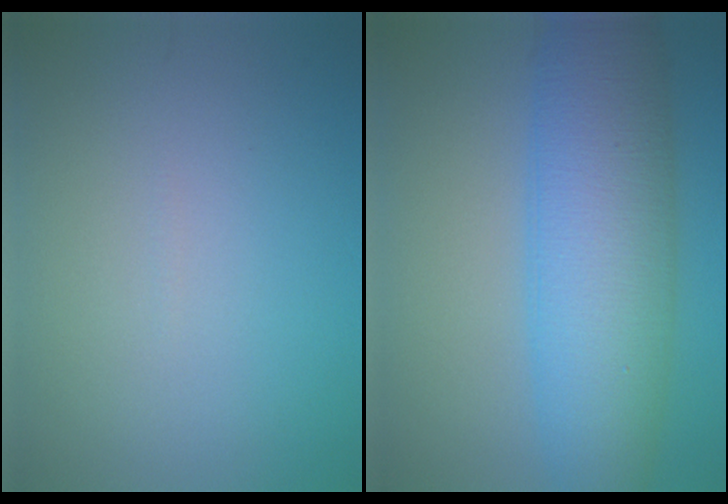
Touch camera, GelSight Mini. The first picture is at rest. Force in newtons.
{"total": 10.2, "press": 10.2, "slide": 0.1}